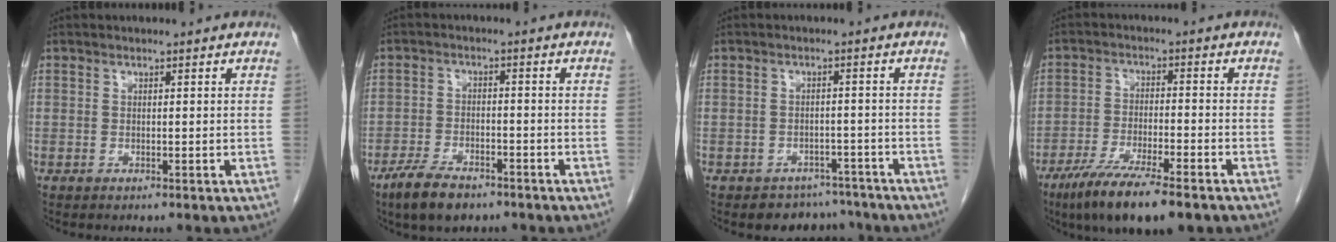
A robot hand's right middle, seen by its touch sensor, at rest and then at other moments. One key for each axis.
{"total": 7.4, "fx": -5.5, "fy": 2.5, "fz": 4.2, "tx": -0.088, "ty": -0.009, "tz": -0.098}
{"total": 5.1, "fx": -4.2, "fy": 2.8, "fz": -0.3, "tx": 0.019, "ty": 0.018, "tz": -0.057}
{"total": 12.2, "fx": -8.4, "fy": 2.0, "fz": 8.5, "tx": -0.145, "ty": -0.027, "tz": -0.138}